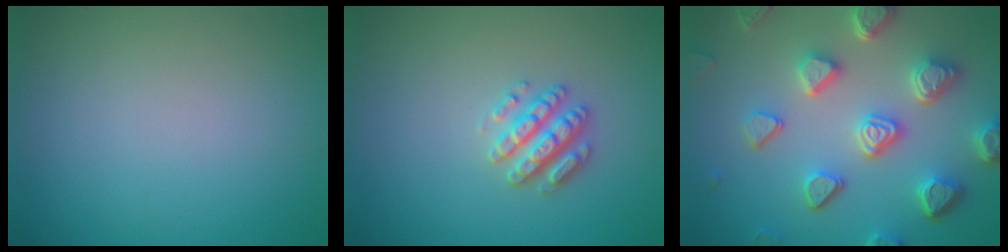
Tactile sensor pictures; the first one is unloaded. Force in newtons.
{"total": 2.8, "press": 2.8, "slide": 0.3}
{"total": 6.7, "press": 5.4, "slide": 4.0}